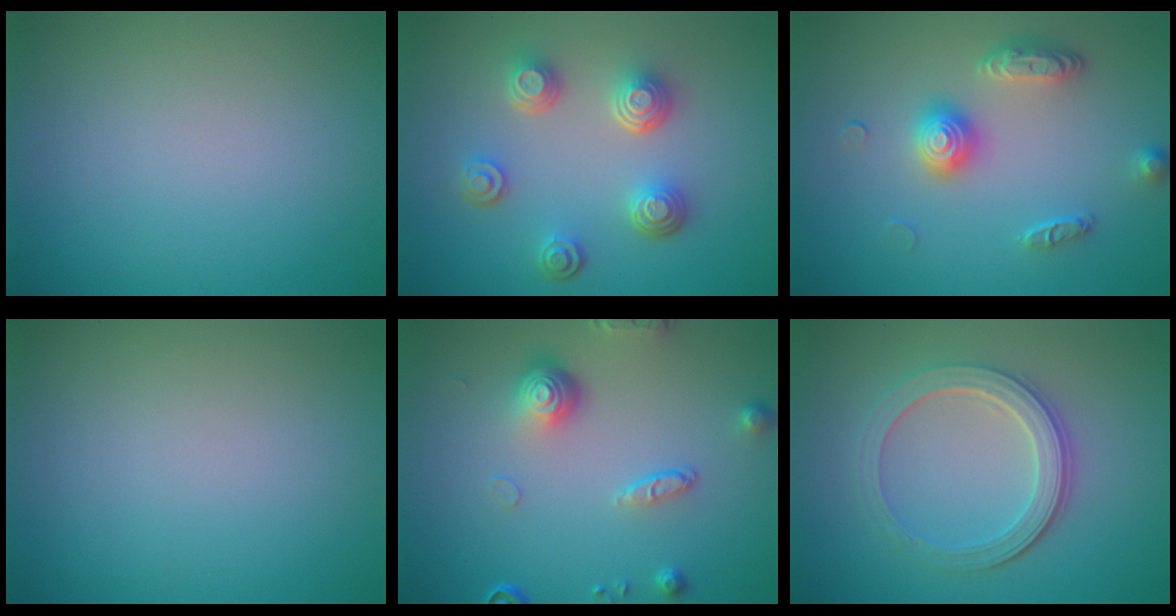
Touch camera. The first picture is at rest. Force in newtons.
{"total": 4.5, "press": 3.4, "slide": 2.9}
{"total": 3.2, "press": 2.9, "slide": 1.2}
{"total": 0.0}
{"total": 4.6, "press": 3.2, "slide": 3.3}
{"total": 4.2, "press": 3.5, "slide": 2.3}